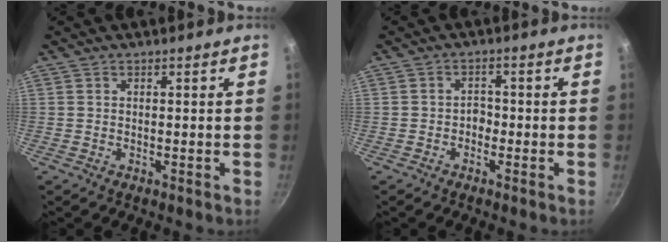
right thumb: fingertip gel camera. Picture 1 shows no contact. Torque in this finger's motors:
{"motor_torque": [0.22, 0.01, 0.40, 0.13, -0.01]}